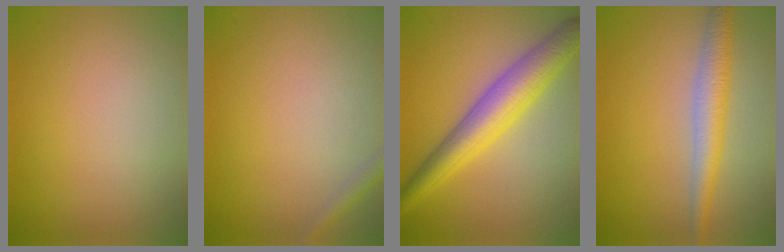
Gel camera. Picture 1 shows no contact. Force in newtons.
{"total": 1.3, "press": 1.3, "slide": 0.1}
{"total": 6.1, "press": 6.1, "slide": 0.1}
{"total": 3.4, "press": 3.4, "slide": 0.1}